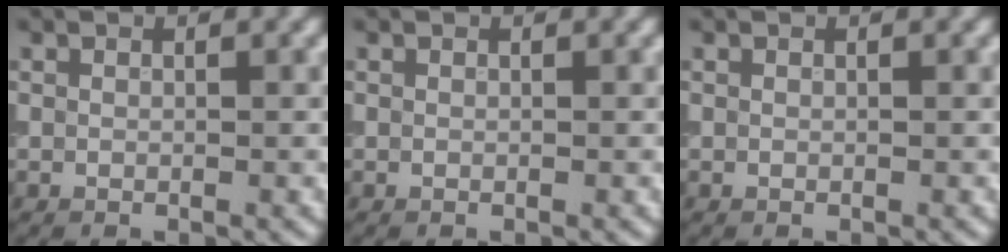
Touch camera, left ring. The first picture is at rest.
{"total": 0.0}
{"total": 0.0}